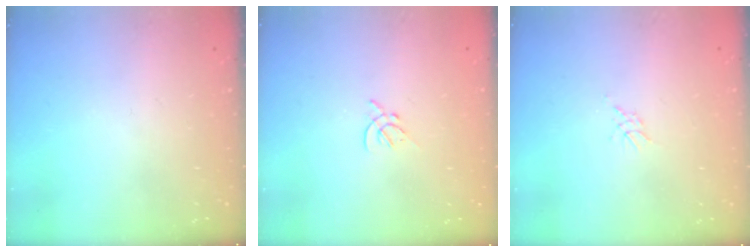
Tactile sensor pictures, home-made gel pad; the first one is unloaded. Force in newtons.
{"total": 2.2, "press": 2.1, "slide": 0.6}
{"total": 2.1, "press": 2.1, "slide": 0.5}